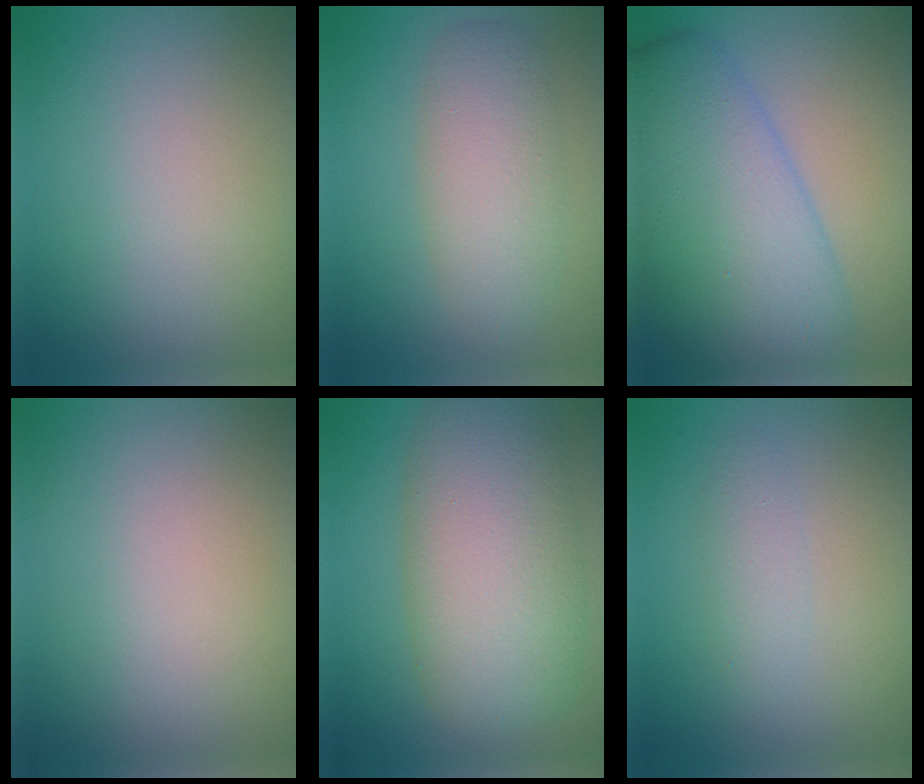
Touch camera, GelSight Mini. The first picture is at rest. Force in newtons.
{"total": 4.5, "press": 4.5, "slide": 0.4}
{"total": 12.3, "press": 12.3, "slide": 0.2}
{"total": 0.0}
{"total": 10.0, "press": 9.9, "slide": 0.4}
{"total": 1.6, "press": 1.6, "slide": 0.1}